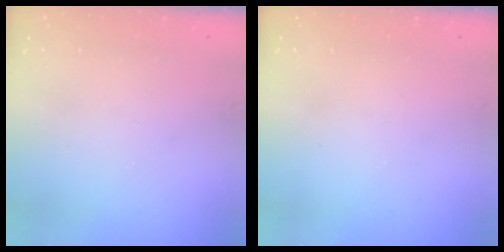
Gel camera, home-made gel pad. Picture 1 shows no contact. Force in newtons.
{"total": 0.0}